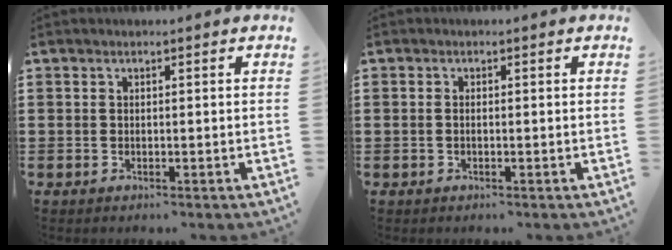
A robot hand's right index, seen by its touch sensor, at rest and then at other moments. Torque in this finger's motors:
{"motor_torque": [-0.09, 0.06, 0.02, -0.01]}